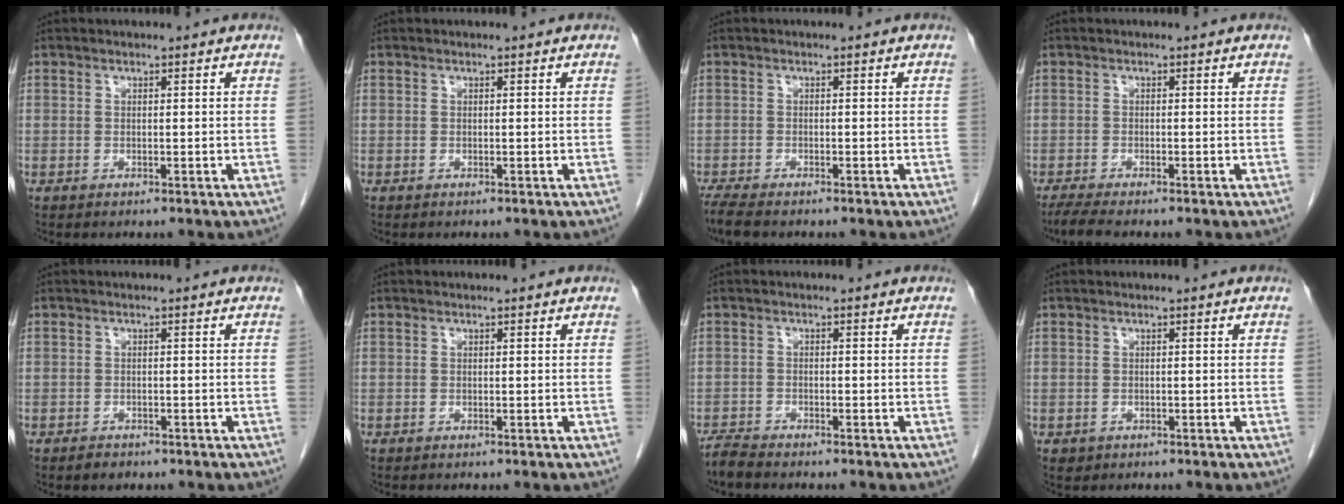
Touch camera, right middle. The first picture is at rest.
{"total": 0.0}
{"total": 3.4, "force": [-2.8, 0.6, 1.7], "torque": [-0.038, -0.011, -0.047]}
{"total": 3.4, "force": [-2.8, 0.1, 1.9], "torque": [-0.038, -0.009, -0.048]}
{"total": 1.4, "force": [-1.1, 0.8, 0.4], "torque": [-0.012, 0.000, -0.013]}
{"total": 0.0}
{"total": 2.3, "force": [-2.2, 0.0, 0.6], "torque": [-0.015, -0.009, -0.042]}
{"total": 0.9, "force": [-0.3, 0.8, 0.1], "torque": [-0.005, 0.004, 0.003]}